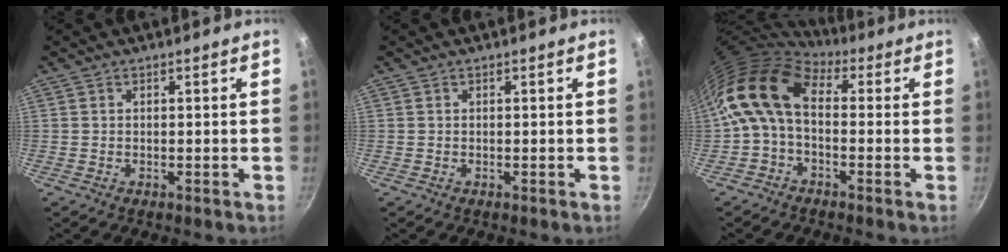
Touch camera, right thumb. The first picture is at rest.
{"total": 0.0}
{"total": 12.1, "force": [0.2, 7.6, 9.5], "torque": [-0.170, 0.028, -0.018]}